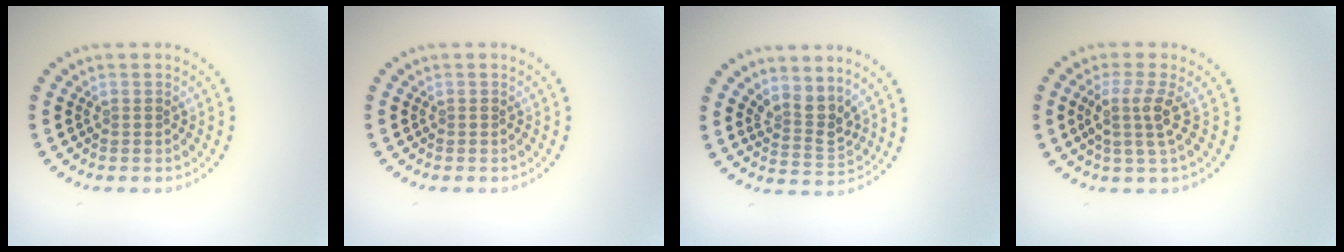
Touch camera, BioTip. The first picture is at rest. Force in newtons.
{"total": 0.0}
{"total": 2.7, "press": 2.0, "slide": 1.8}
{"total": 2.7, "press": 2.1, "slide": 1.8}